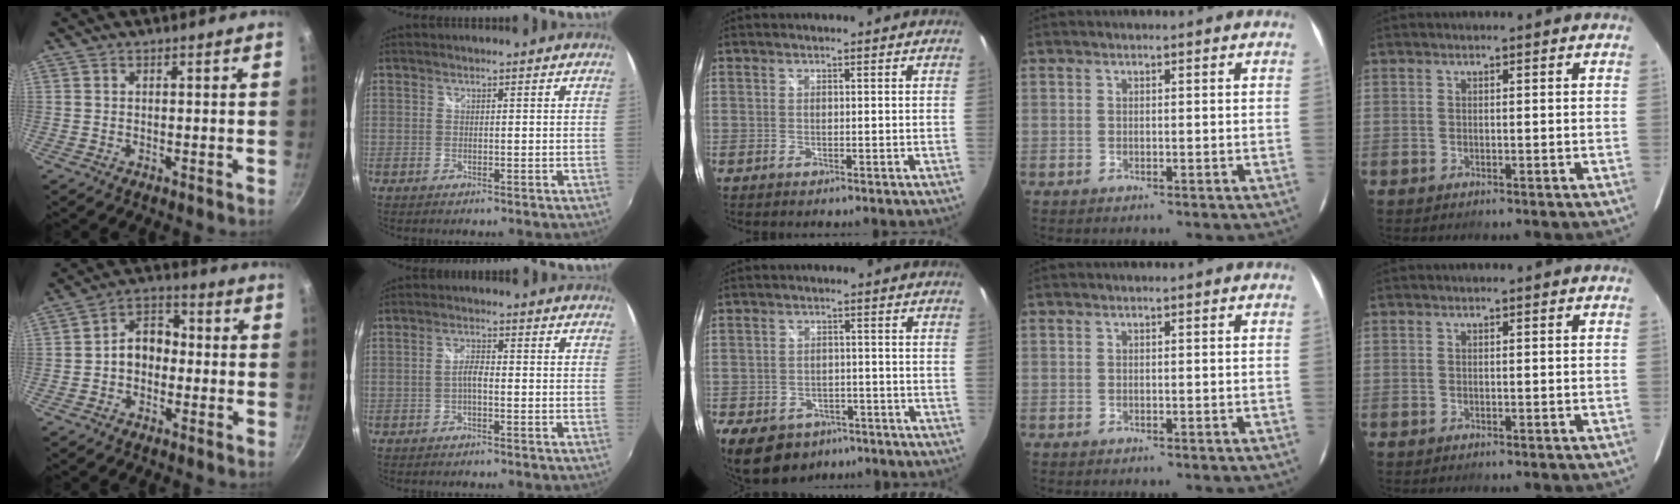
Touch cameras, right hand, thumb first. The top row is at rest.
{"thumb": {"total": 8.0, "force": [-0.9, 6.1, 5.1], "torque": [-0.039, 0.032, -0.031]}, "index": {"total": 2.3, "force": [-0.8, 0.7, 2.0], "torque": [-0.042, 0.006, -0.018]}, "middle": {"total": 13.2, "force": [-8.2, 8.7, 5.7], "torque": [-0.145, -0.004, -0.113]}}